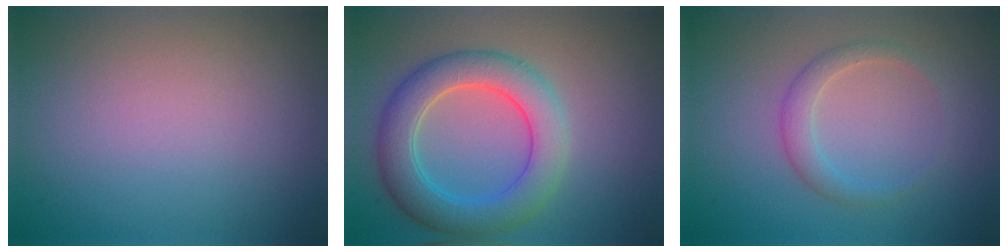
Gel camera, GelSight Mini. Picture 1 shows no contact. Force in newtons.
{"total": 5.8, "press": 5.8, "slide": 0.5}
{"total": 1.9, "press": 1.9, "slide": 0.1}